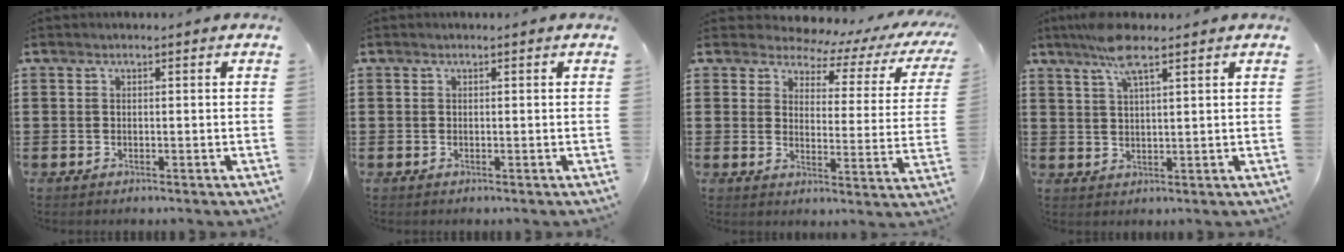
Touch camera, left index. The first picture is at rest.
{"total": 0.0}
{"total": 3.6, "force": [3.2, 1.3, 1.0], "torque": [-0.036, -0.029, 0.047]}
{"total": 6.5, "force": [4.3, 1.2, 4.7], "torque": [-0.102, 0.003, 0.077]}